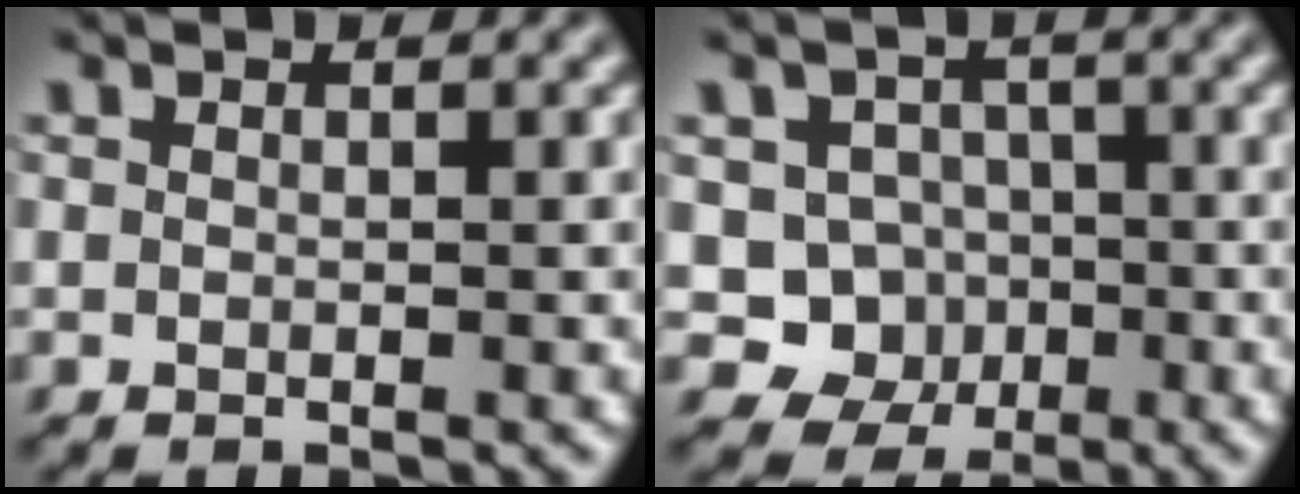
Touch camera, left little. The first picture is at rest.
{"total": 4.7, "force": [-1.1, 4.4, 1.2], "torque": [0.006, 0.002, -0.041]}